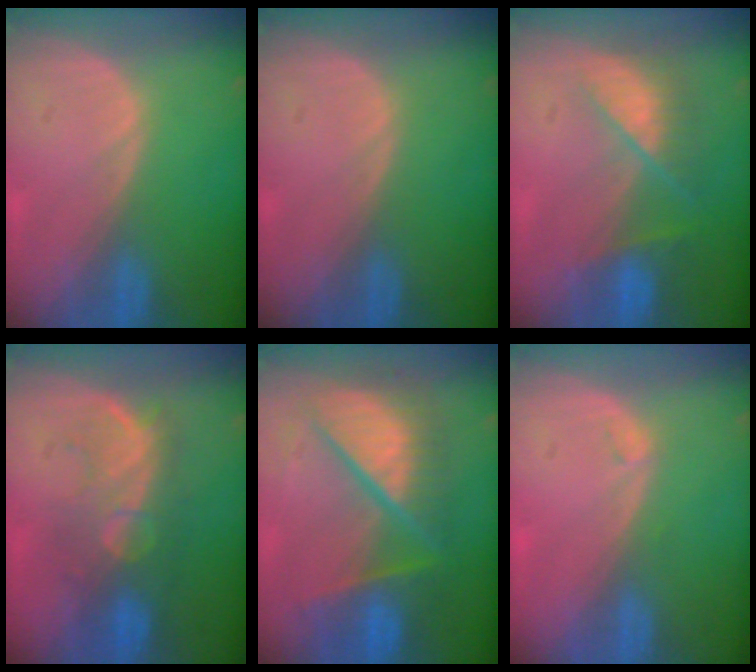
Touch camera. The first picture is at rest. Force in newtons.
{"total": 0.0}
{"total": 7.1, "press": 6.3, "slide": 3.2}
{"total": 8.6, "press": 8.3, "slide": 2.3}
{"total": 11.0, "press": 10.9, "slide": 1.1}
{"total": 0.6, "press": 0.6, "slide": 0.2}